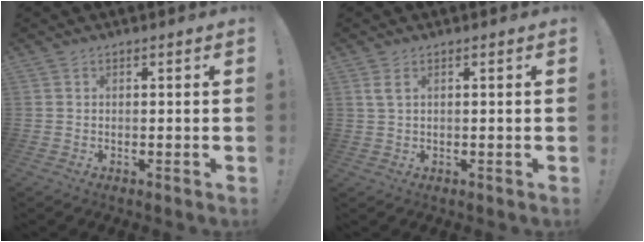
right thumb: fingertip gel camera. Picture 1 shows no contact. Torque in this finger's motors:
{"motor_torque": [1.11, 0.85, 0.34, -0.31, 0.16]}